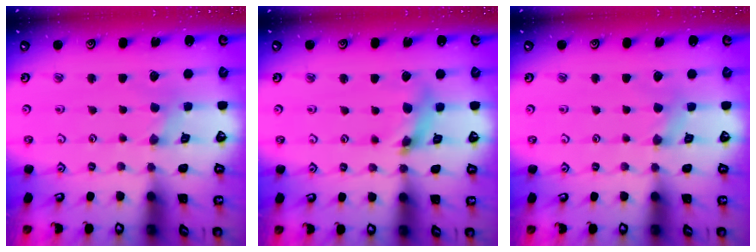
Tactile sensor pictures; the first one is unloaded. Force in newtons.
{"total": 7.6, "press": 7.5, "slide": 0.9}
{"total": 1.9, "press": 1.9, "slide": 0.5}